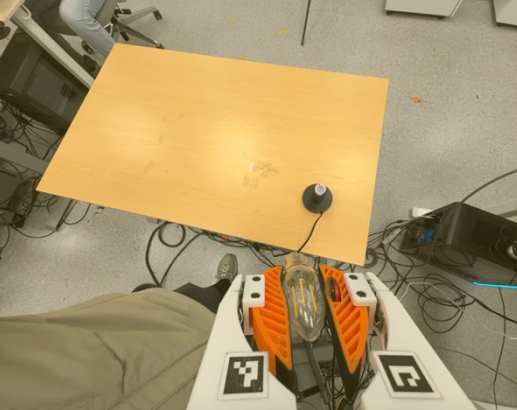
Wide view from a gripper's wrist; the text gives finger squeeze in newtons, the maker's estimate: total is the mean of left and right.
{"total": 22.8, "left": 24.7, "right": 21.0}